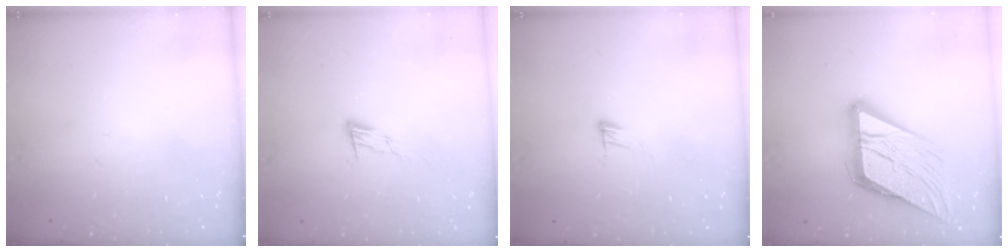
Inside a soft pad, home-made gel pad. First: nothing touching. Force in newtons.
{"total": 6.1, "press": 6.1, "slide": 0.6}
{"total": 5.2, "press": 5.1, "slide": 0.4}
{"total": 17.4, "press": 17.3, "slide": 1.3}